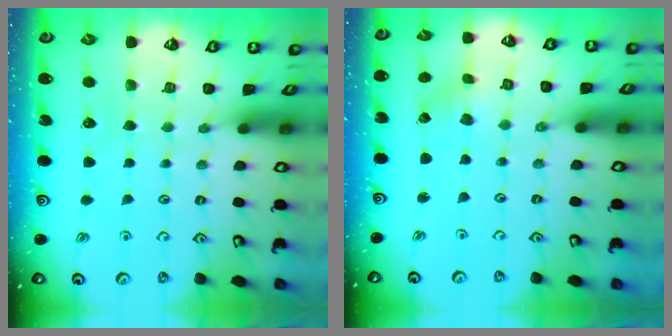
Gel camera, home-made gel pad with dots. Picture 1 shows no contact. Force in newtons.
{"total": 0.5, "press": 0.5, "slide": 0.1}